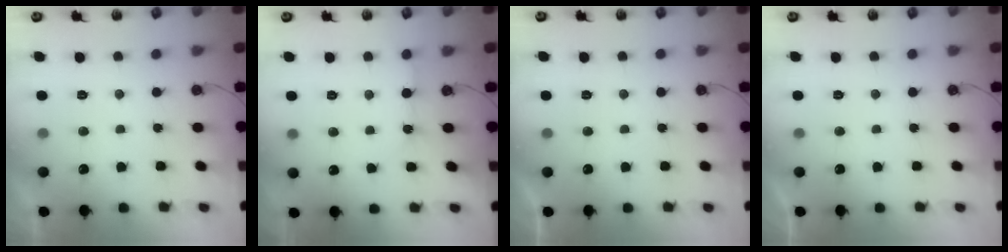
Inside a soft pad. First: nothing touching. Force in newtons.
{"total": 4.1, "press": 4.1, "slide": 0.2}
{"total": 0.0}
{"total": 0.0}